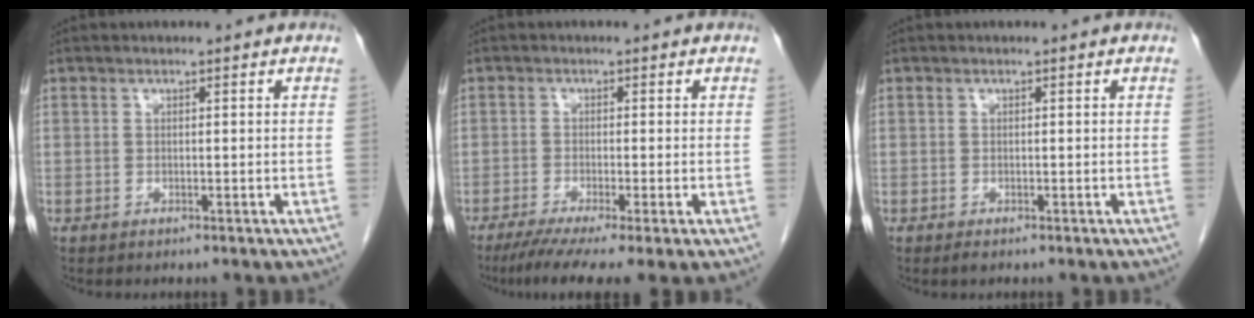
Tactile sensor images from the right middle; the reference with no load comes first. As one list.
[{"total": 8.3, "force": [-5.5, 0.4, 6.2], "torque": [-0.097, -0.024, -0.091]}, {"total": 0.6, "force": [-0.4, 0.2, 0.4], "torque": [-0.006, -0.001, -0.004]}]